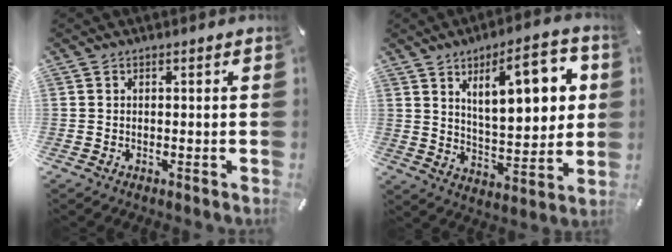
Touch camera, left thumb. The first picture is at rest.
{"total": 17.1, "force": [7.3, 7.6, 13.5], "torque": [-0.187, -0.020, 0.112]}